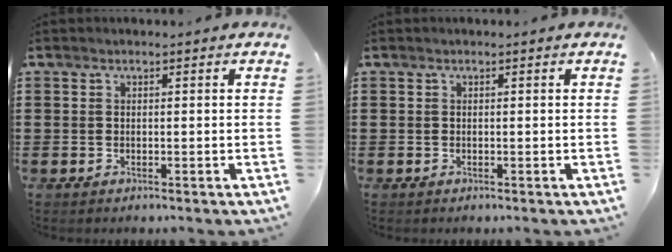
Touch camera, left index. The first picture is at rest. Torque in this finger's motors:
{"motor_torque": [0.00, 0.00, 0.00, 0.00]}